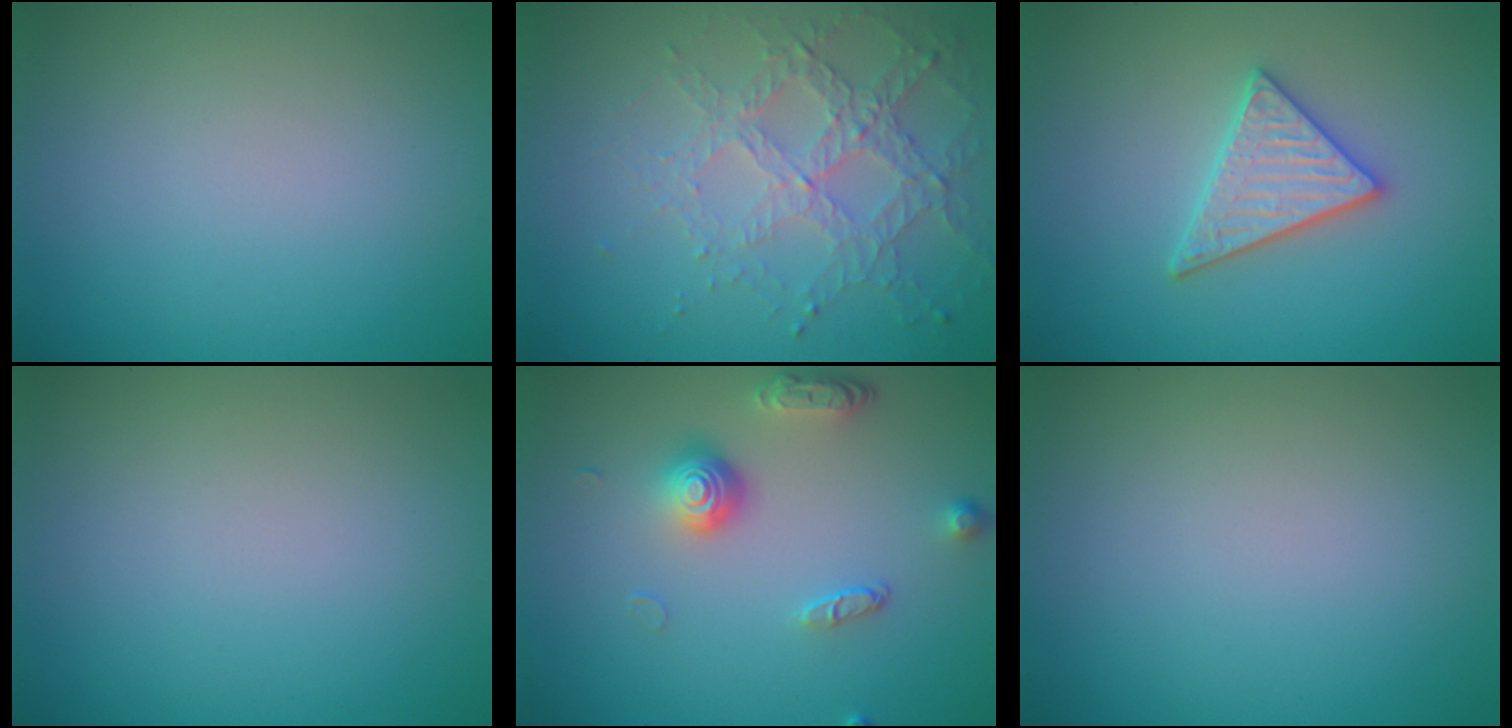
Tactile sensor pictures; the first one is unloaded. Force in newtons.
{"total": 4.7, "press": 3.3, "slide": 3.3}
{"total": 3.3, "press": 3.2, "slide": 0.6}
{"total": 0.0}
{"total": 3.7, "press": 2.7, "slide": 2.5}
{"total": 0.0}